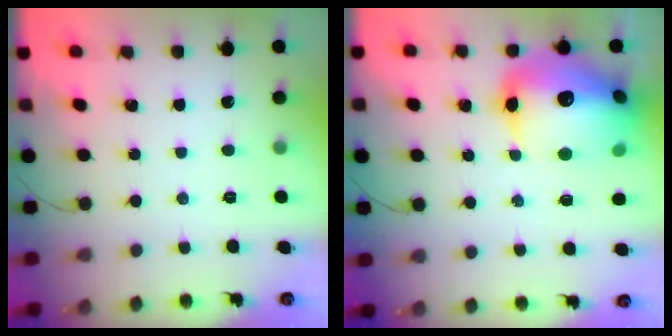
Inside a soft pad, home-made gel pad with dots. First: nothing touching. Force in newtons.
{"total": 24.9, "press": 24.4, "slide": 5.1}